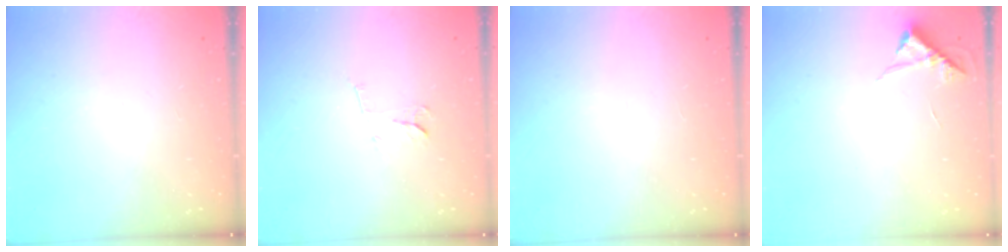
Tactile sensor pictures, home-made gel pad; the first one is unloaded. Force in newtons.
{"total": 5.6, "press": 5.6, "slide": 0.4}
{"total": 1.5, "press": 1.5, "slide": 0.1}
{"total": 4.6, "press": 4.6, "slide": 0.3}